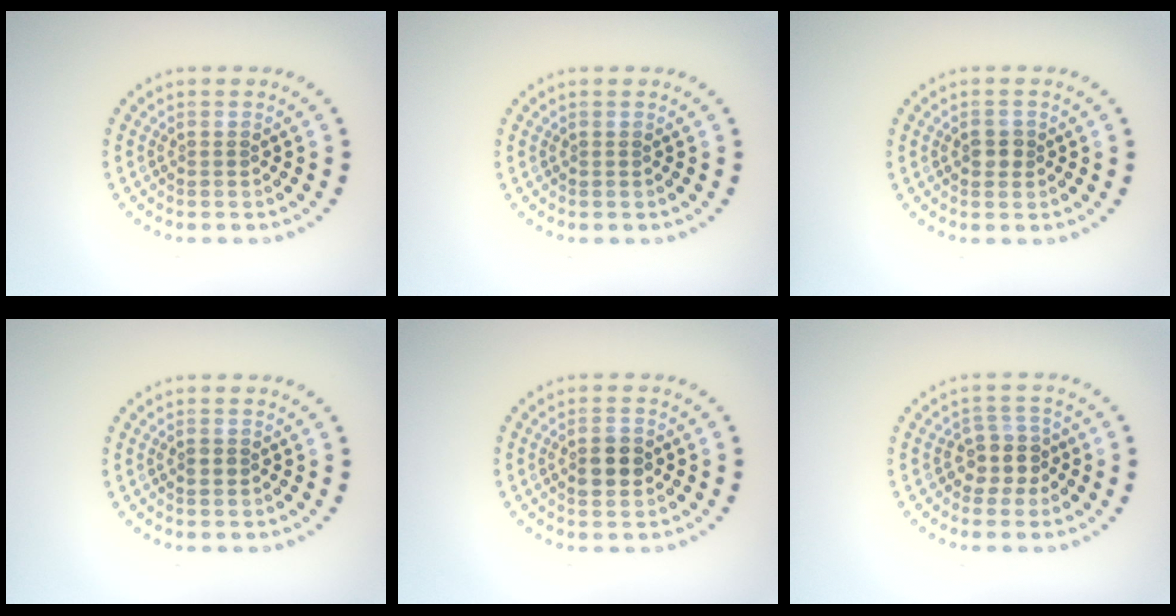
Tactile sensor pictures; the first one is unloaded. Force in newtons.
{"total": 0.0}
{"total": 1.4, "press": 1.4, "slide": 0.2}
{"total": 1.2, "press": 1.2, "slide": 0.2}
{"total": 2.9, "press": 2.9, "slide": 0.2}
{"total": 2.8, "press": 2.4, "slide": 1.6}